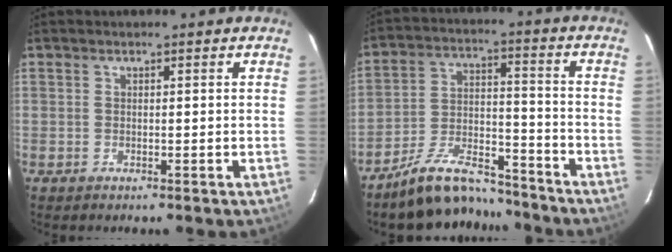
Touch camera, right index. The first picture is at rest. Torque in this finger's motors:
{"motor_torque": [0.94, -0.90, 0.33, 0.05]}